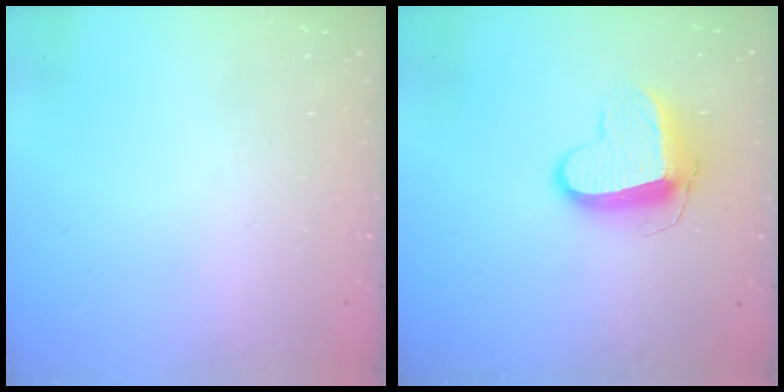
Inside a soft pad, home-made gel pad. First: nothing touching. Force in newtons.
{"total": 10.9, "press": 10.8, "slide": 0.6}